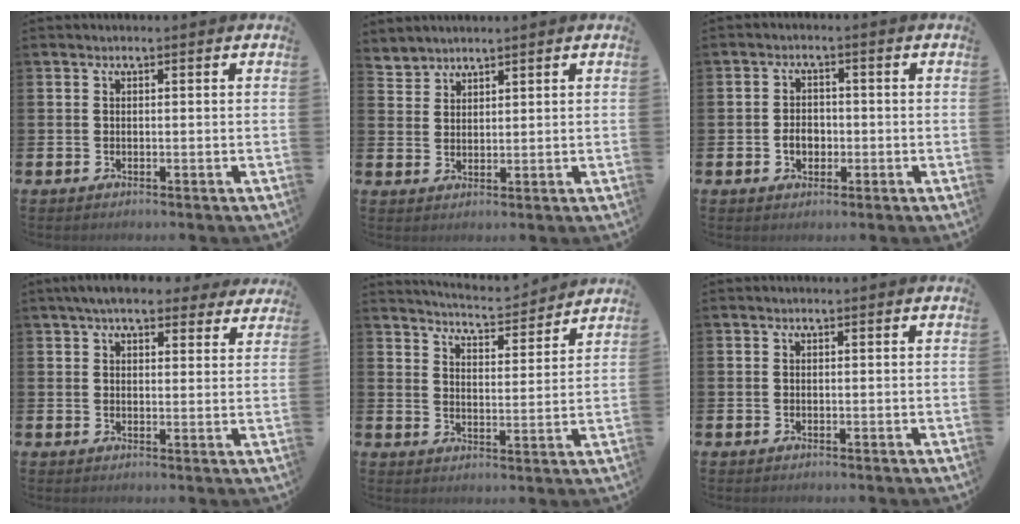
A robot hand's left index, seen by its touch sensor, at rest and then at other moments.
{"total": 2.9, "force": [2.8, 0.3, -0.7], "torque": [0.006, -0.014, 0.054]}
{"total": 2.9, "force": [-0.8, 2.2, 1.7], "torque": [-0.017, -0.003, -0.021]}
{"total": 6.1, "force": [5.2, 1.9, 2.5], "torque": [-0.055, -0.011, 0.094]}
{"total": 5.0, "force": [5.0, 0.1, 0.4], "torque": [-0.023, -0.040, 0.085]}
{"total": 0.0}